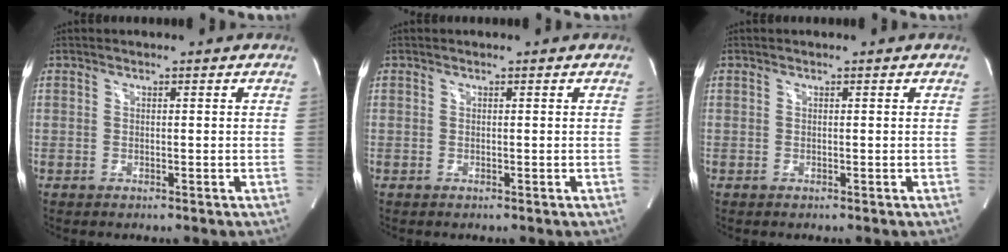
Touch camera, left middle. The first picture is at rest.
{"total": 0.0}
{"total": 0.0}